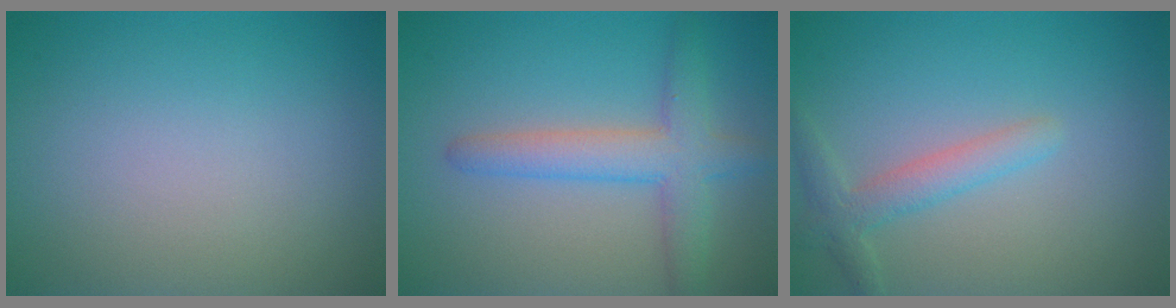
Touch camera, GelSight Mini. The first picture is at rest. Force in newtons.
{"total": 4.3, "press": 4.2, "slide": 0.2}
{"total": 2.6, "press": 2.5, "slide": 0.2}